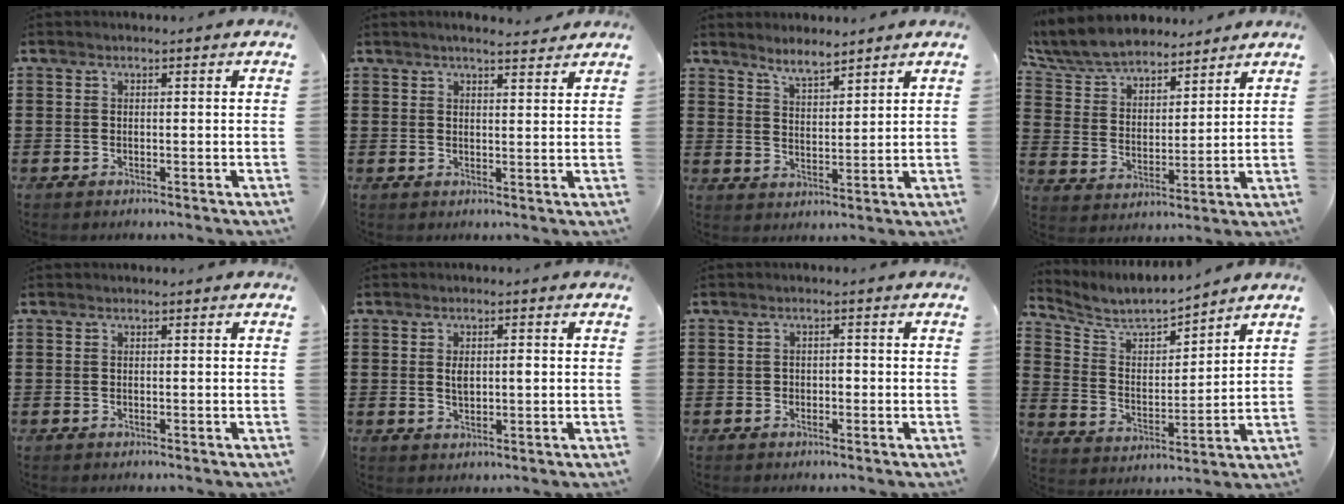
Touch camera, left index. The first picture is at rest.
{"total": 2.7, "force": [2.5, 0.2, 1.0], "torque": [-0.025, 0.000, 0.046]}
{"total": 4.2, "force": [4.0, 0.6, 1.1], "torque": [-0.034, -0.008, 0.075]}
{"total": 8.0, "force": [7.4, 2.3, 2.1], "torque": [-0.076, -0.030, 0.134]}
{"total": 0.0}
{"total": 2.5, "force": [0.4, 1.0, 2.2], "torque": [-0.045, 0.004, 0.004]}
{"total": 1.0, "force": [-0.3, 0.8, 0.5], "torque": [-0.014, 0.001, -0.008]}
{"total": 6.6, "force": [6.1, 1.4, 2.1], "torque": [-0.072, -0.039, 0.103]}